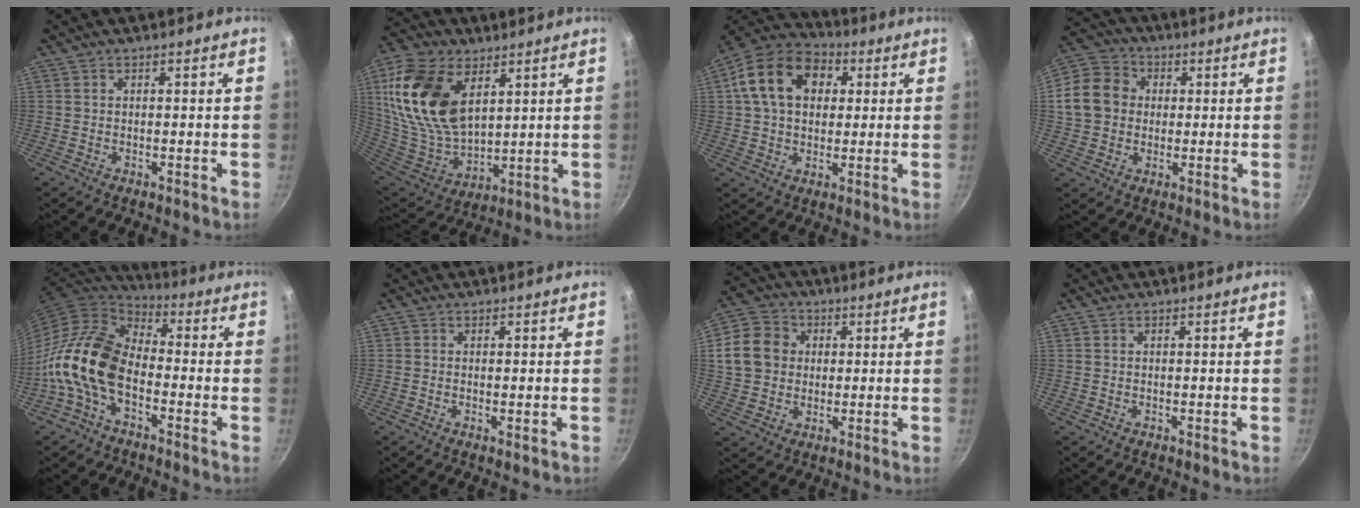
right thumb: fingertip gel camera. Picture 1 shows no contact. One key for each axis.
{"total": 21.6, "fx": 8.0, "fy": 12.9, "fz": 15.3, "tx": -0.286, "ty": -0.035, "tz": 0.162}
{"total": 16.3, "fx": 4.2, "fy": 11.7, "fz": 10.6, "tx": -0.165, "ty": 0.022, "tz": 0.056}
{"total": 11.6, "fx": 1.3, "fy": 9.9, "fz": 5.8, "tx": -0.082, "ty": 0.019, "tz": 0.008}
{"total": 15.3, "fx": -4.7, "fy": 9.4, "fz": 11.1, "tx": -0.191, "ty": 0.048, "tz": -0.115}
{"total": 0.9, "fx": -0.1, "fy": 0.1, "fz": 0.8, "tx": -0.015, "ty": -0.003, "tz": -0.003}
{"total": 11.0, "fx": 2.1, "fy": 9.5, "fz": 5.3, "tx": -0.071, "ty": 0.009, "tz": 0.027}
{"total": 0.0}